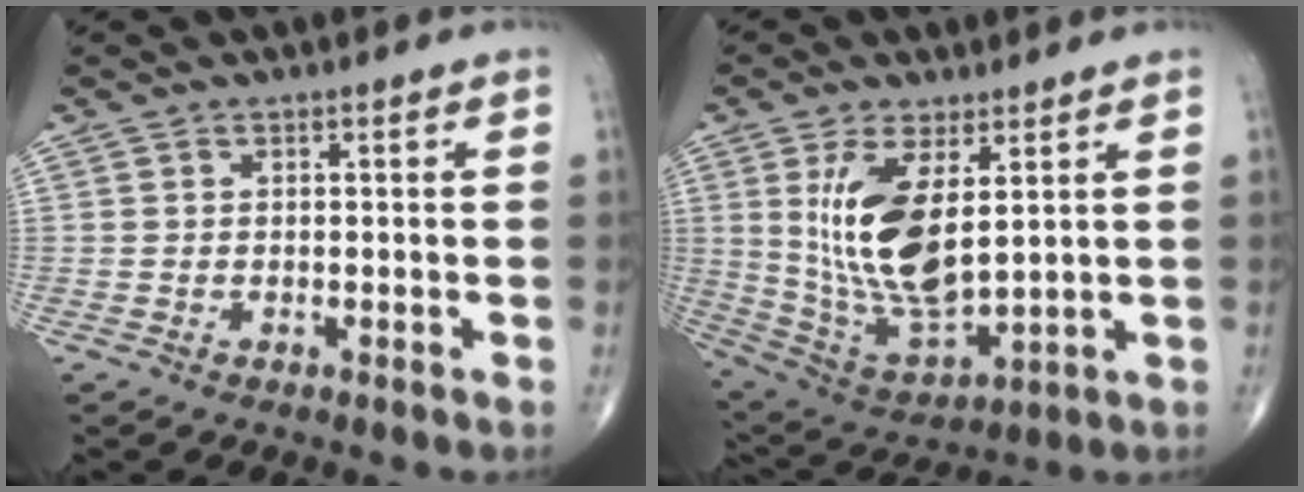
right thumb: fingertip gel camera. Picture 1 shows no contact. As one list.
[{"total": 15.4, "force": [3.7, 6.7, 13.3], "torque": [-0.254, -0.026, 0.092]}]